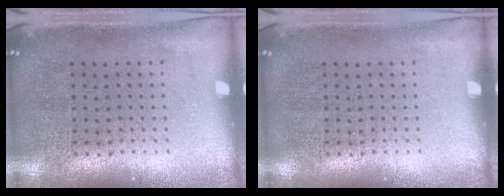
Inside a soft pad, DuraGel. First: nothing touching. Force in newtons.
{"total": 0.0}